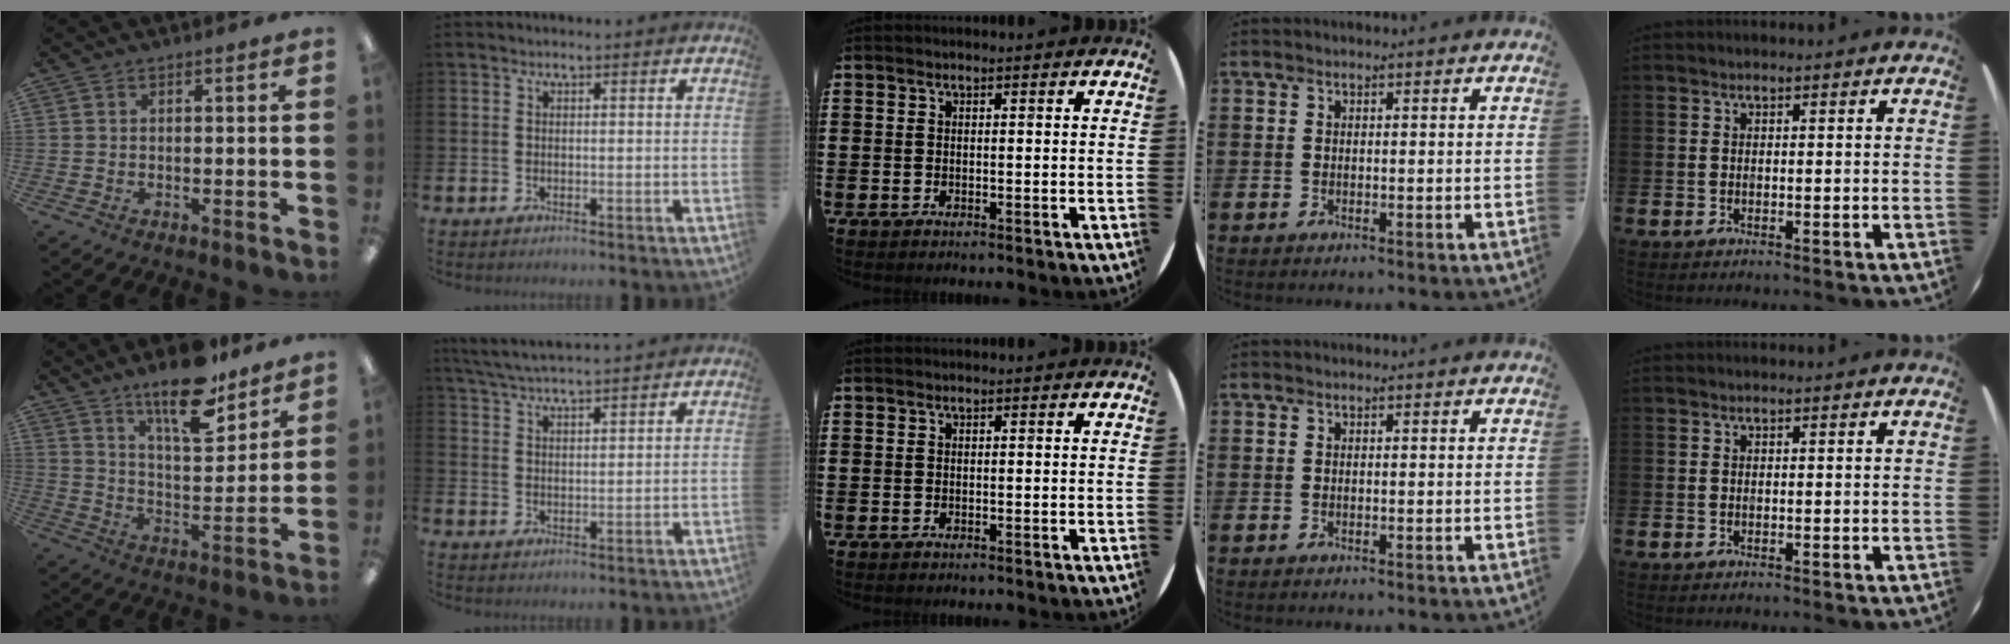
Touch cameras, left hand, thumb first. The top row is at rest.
{"thumb": {"total": 16.3, "force": [12.2, 5.4, 9.4], "torque": [-0.142, -0.074, 0.204]}, "index": {"total": 4.8, "force": [4.7, 0.1, 1.2], "torque": [-0.036, -0.018, 0.084]}}